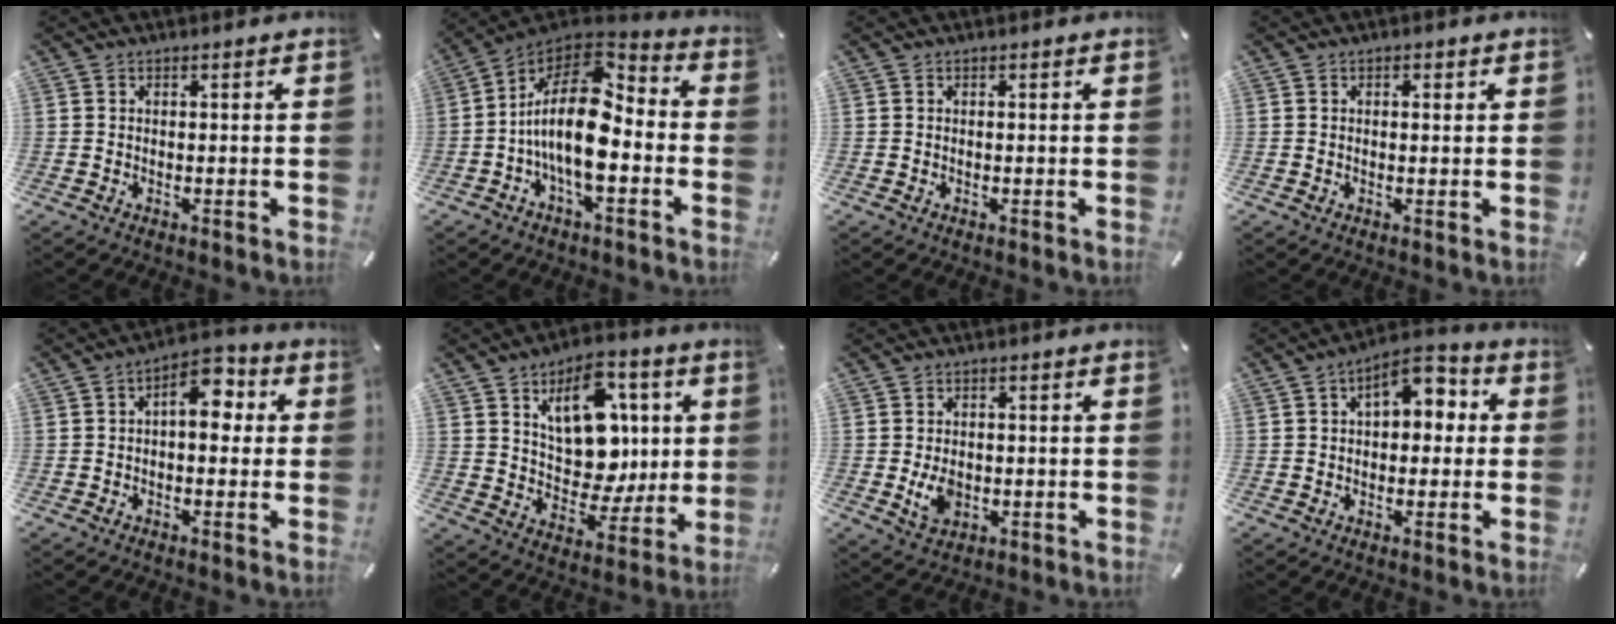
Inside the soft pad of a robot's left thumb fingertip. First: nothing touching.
{"total": 18.5, "force": [-1.7, 9.2, 16.0], "torque": [-0.326, -0.006, -0.033]}
{"total": 0.0}
{"total": 1.2, "force": [0.2, 0.7, 1.0], "torque": [-0.012, 0.002, 0.001]}
{"total": 8.7, "force": [1.5, 4.9, 7.0], "torque": [-0.094, -0.003, 0.019]}
{"total": 15.6, "force": [5.2, 11.3, 9.5], "torque": [-0.126, -0.021, 0.099]}
{"total": 5.2, "force": [-0.7, 3.7, 3.6], "torque": [-0.075, -0.005, -0.014]}
{"total": 8.8, "force": [2.6, 5.4, 6.5], "torque": [-0.073, -0.008, 0.036]}